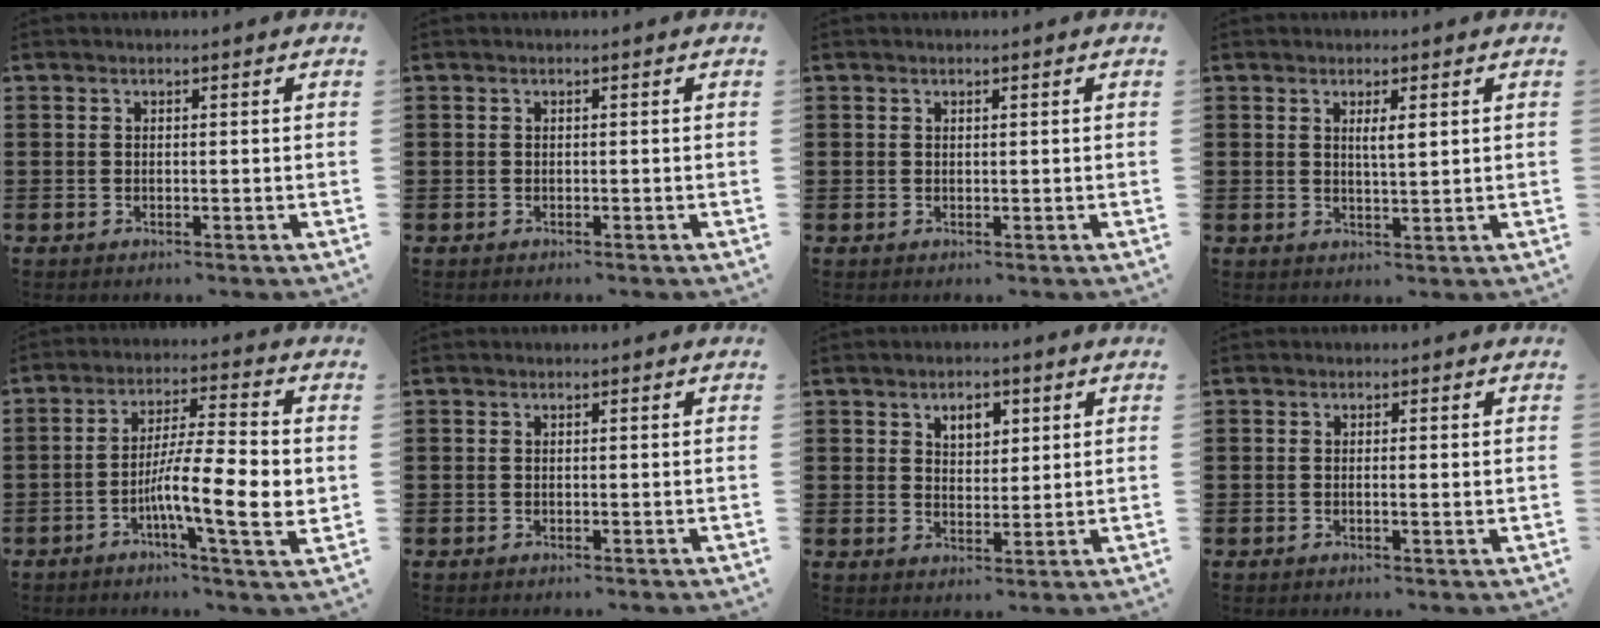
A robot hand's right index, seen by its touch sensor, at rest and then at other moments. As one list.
[{"total": 0.0}, {"total": 0.6, "force": [0.3, 0.5, 0.0], "torque": [-0.002, 0.003, 0.006]}, {"total": 2.3, "force": [0.8, 0.3, 2.2], "torque": [-0.044, 0.003, 0.011]}, {"total": 11.8, "force": [-2.3, 2.1, 11.4], "torque": [-0.200, -0.009, -0.044]}, {"total": 0.0}, {"total": 3.6, "force": [1.9, 2.2, 2.1], "torque": [-0.034, 0.004, 0.030]}, {"total": 0.9, "force": [0.0, 0.1, 0.9], "torque": [-0.016, -0.002, 0.000]}]